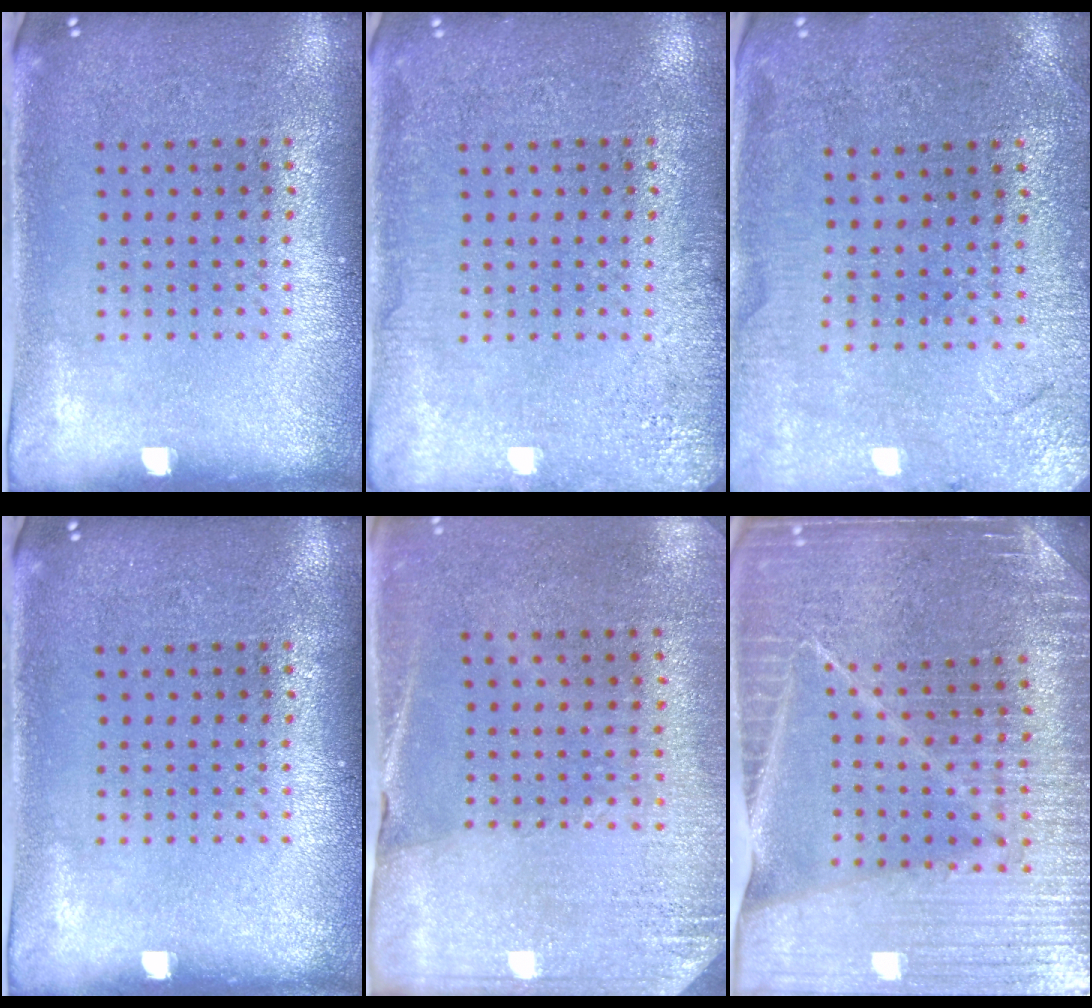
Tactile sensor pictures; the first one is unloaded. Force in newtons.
{"total": 2.8, "press": 2.8, "slide": 0.3}
{"total": 0.5, "press": 0.5, "slide": 0.2}
{"total": 0.0}
{"total": 2.6, "press": 2.4, "slide": 1.0}
{"total": 4.3, "press": 4.1, "slide": 1.4}